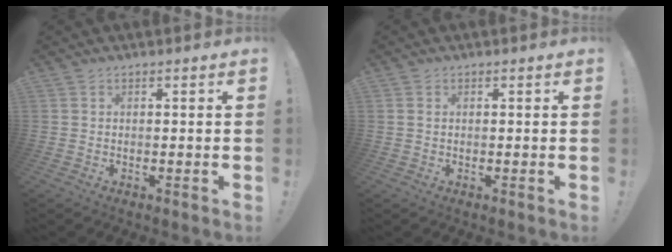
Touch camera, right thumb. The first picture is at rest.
{"total": 0.8, "force": [0.3, 0.6, 0.4], "torque": [-0.013, 0.005, 0.006]}